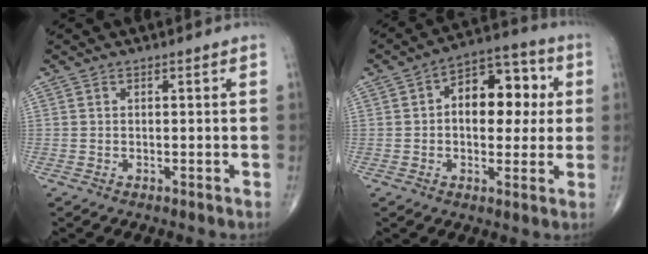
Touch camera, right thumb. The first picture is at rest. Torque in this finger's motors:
{"motor_torque": [-0.02, 0.33, 0.46, 0.02, 0.09]}